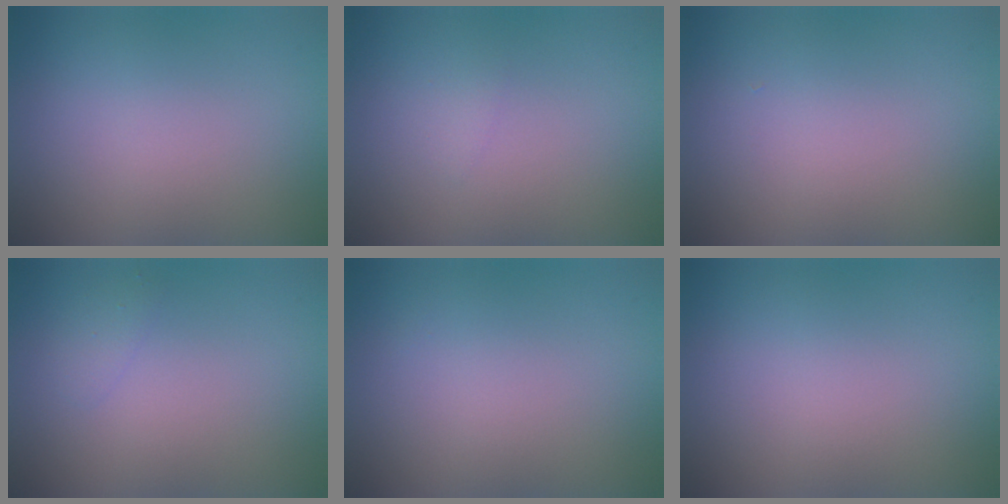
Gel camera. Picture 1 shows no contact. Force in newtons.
{"total": 0.6, "press": 0.6, "slide": 0.0}
{"total": 0.0}
{"total": 0.8, "press": 0.8, "slide": 0.0}
{"total": 0.0}
{"total": 0.0}